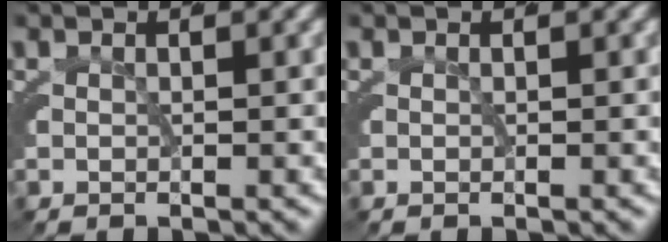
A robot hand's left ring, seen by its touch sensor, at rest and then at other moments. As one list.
[{"total": 0.0}]